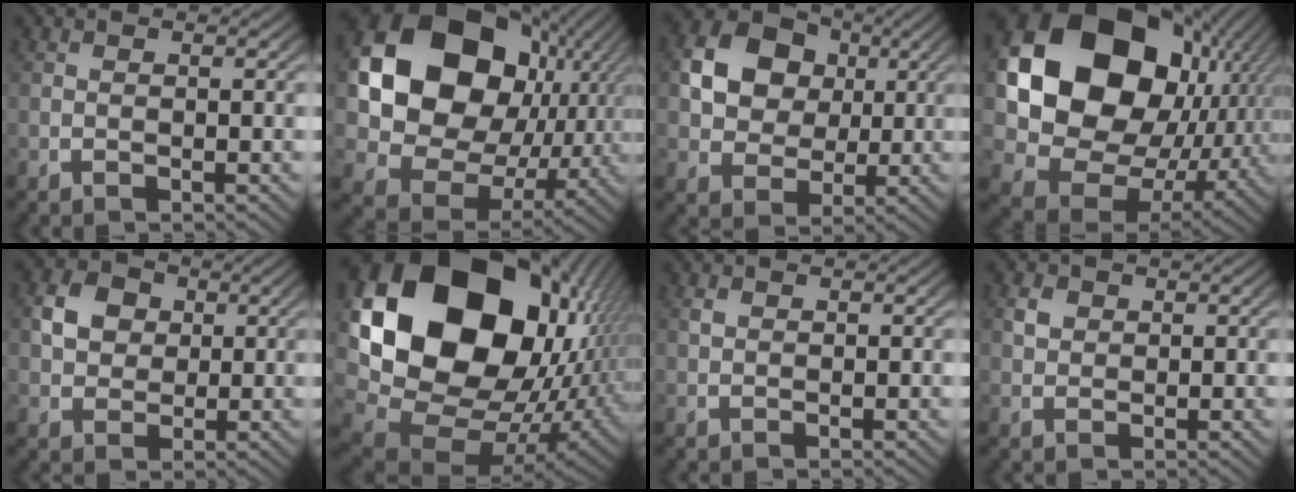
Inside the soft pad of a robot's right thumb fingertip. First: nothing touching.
{"total": 22.0, "force": [1.8, 16.1, 14.8], "torque": [-0.304, -0.043, 0.046]}
{"total": 11.4, "force": [2.5, 9.3, 6.0], "torque": [-0.137, -0.014, 0.047]}
{"total": 24.0, "force": [2.2, 16.8, 17.0], "torque": [-0.341, -0.046, 0.056]}
{"total": 5.4, "force": [1.4, 4.3, 2.9], "torque": [-0.060, -0.008, 0.030]}
{"total": 26.1, "force": [1.7, 17.4, 19.4], "torque": [-0.410, -0.064, 0.056]}
{"total": 0.6, "force": [0.4, 0.3, 0.2], "torque": [-0.005, 0.000, 0.013]}
{"total": 1.8, "force": [0.9, 1.3, 0.8], "torque": [-0.014, -0.002, 0.022]}